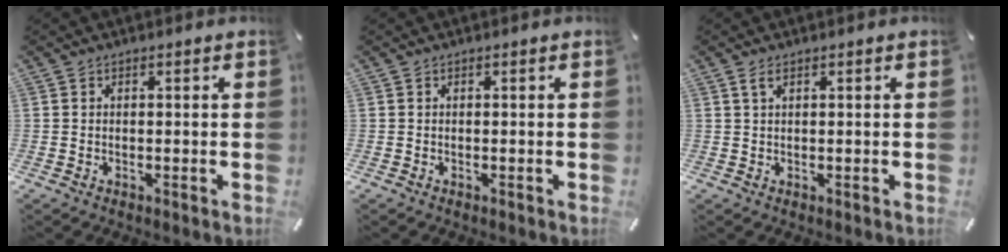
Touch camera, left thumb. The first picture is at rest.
{"total": 0.0}
{"total": 1.8, "force": [0.8, 0.6, 1.5], "torque": [-0.030, 0.003, 0.013]}